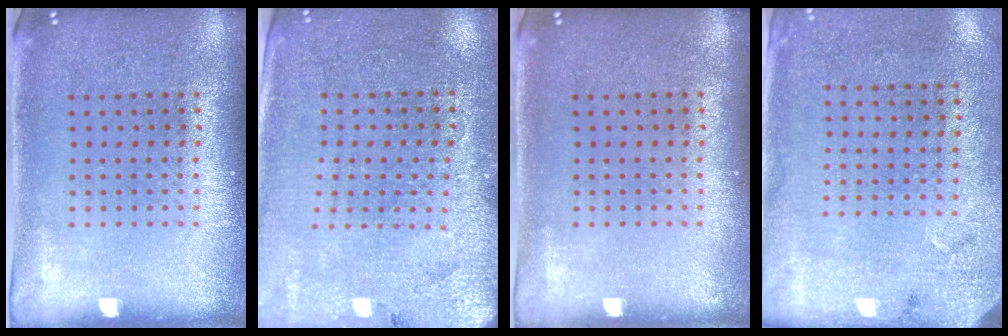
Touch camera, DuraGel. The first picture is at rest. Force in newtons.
{"total": 2.8, "press": 2.7, "slide": 0.5}
{"total": 0.0}
{"total": 2.7, "press": 2.1, "slide": 1.7}